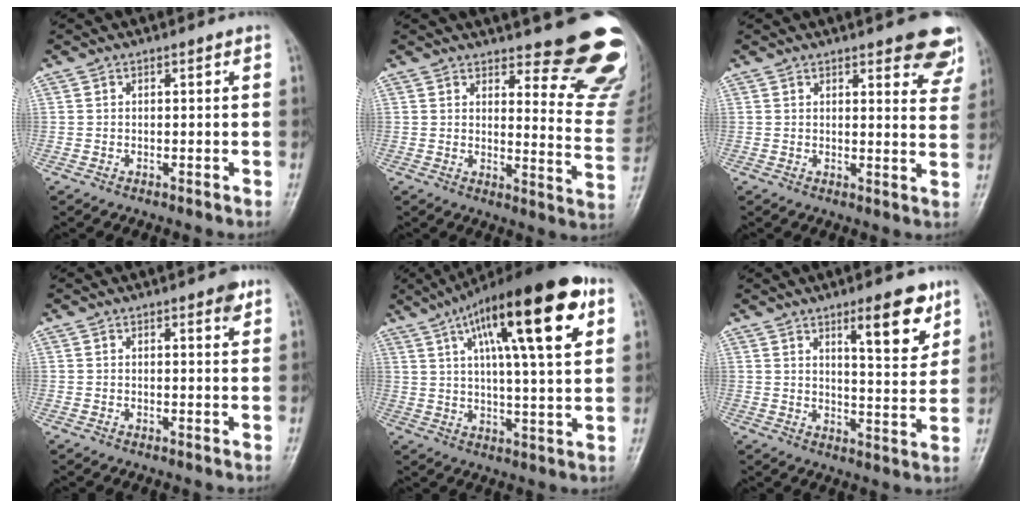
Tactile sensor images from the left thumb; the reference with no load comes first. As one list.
[{"total": 16.4, "force": [13.2, 4.2, 8.8], "torque": [-0.062, -0.116, 0.149]}, {"total": 10.4, "force": [7.1, 3.2, 6.8], "torque": [-0.048, -0.033, 0.075]}, {"total": 2.2, "force": [1.3, 0.7, 1.6], "torque": [-0.020, -0.006, 0.016]}, {"total": 22.3, "force": [9.6, 5.4, 19.5], "torque": [-0.295, 0.000, 0.146]}, {"total": 10.2, "force": [6.0, 2.8, 7.8], "torque": [-0.097, -0.040, 0.091]}]